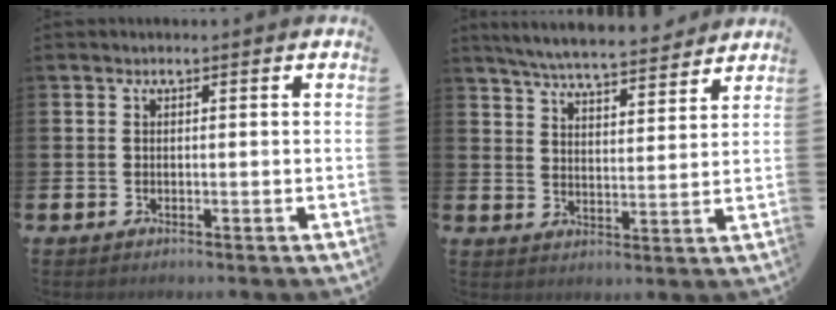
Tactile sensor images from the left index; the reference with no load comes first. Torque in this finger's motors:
{"motor_torque": [1.22, -0.92, 0.54, 0.17]}